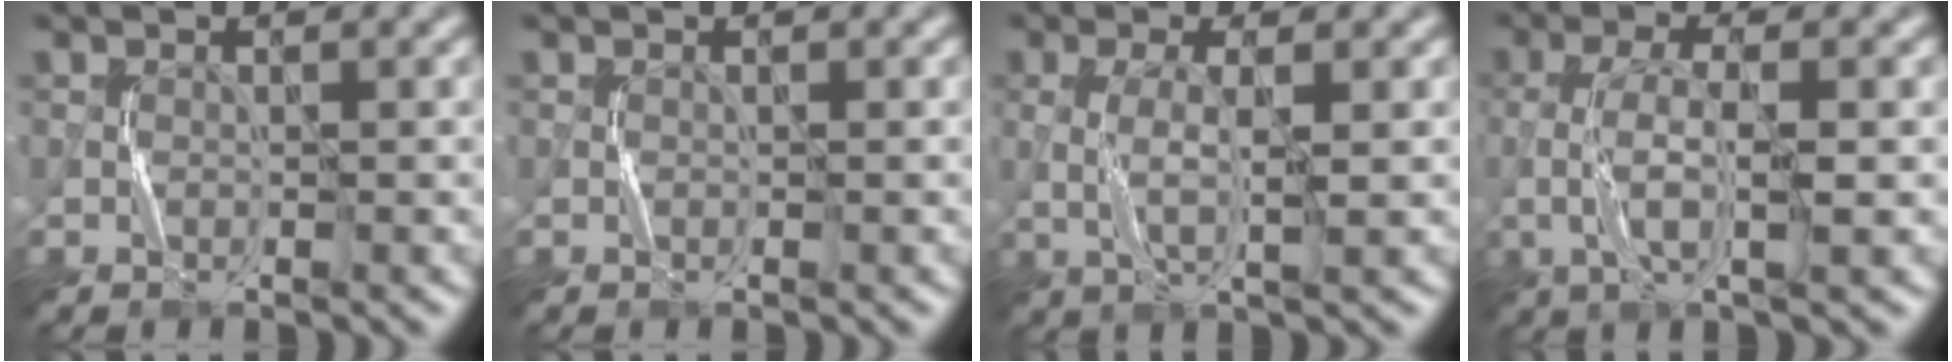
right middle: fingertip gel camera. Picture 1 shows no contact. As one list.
[{"total": 0.0}, {"total": 3.1, "force": [0.1, 0.6, 3.1], "torque": [-0.068, 0.001, 0.002]}, {"total": 4.9, "force": [-0.6, 1.3, 4.7], "torque": [-0.098, 0.006, -0.015]}]